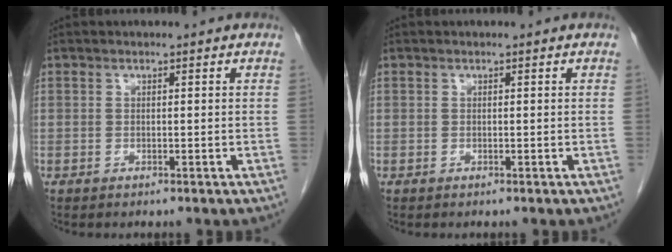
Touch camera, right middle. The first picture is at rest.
{"total": 0.0}